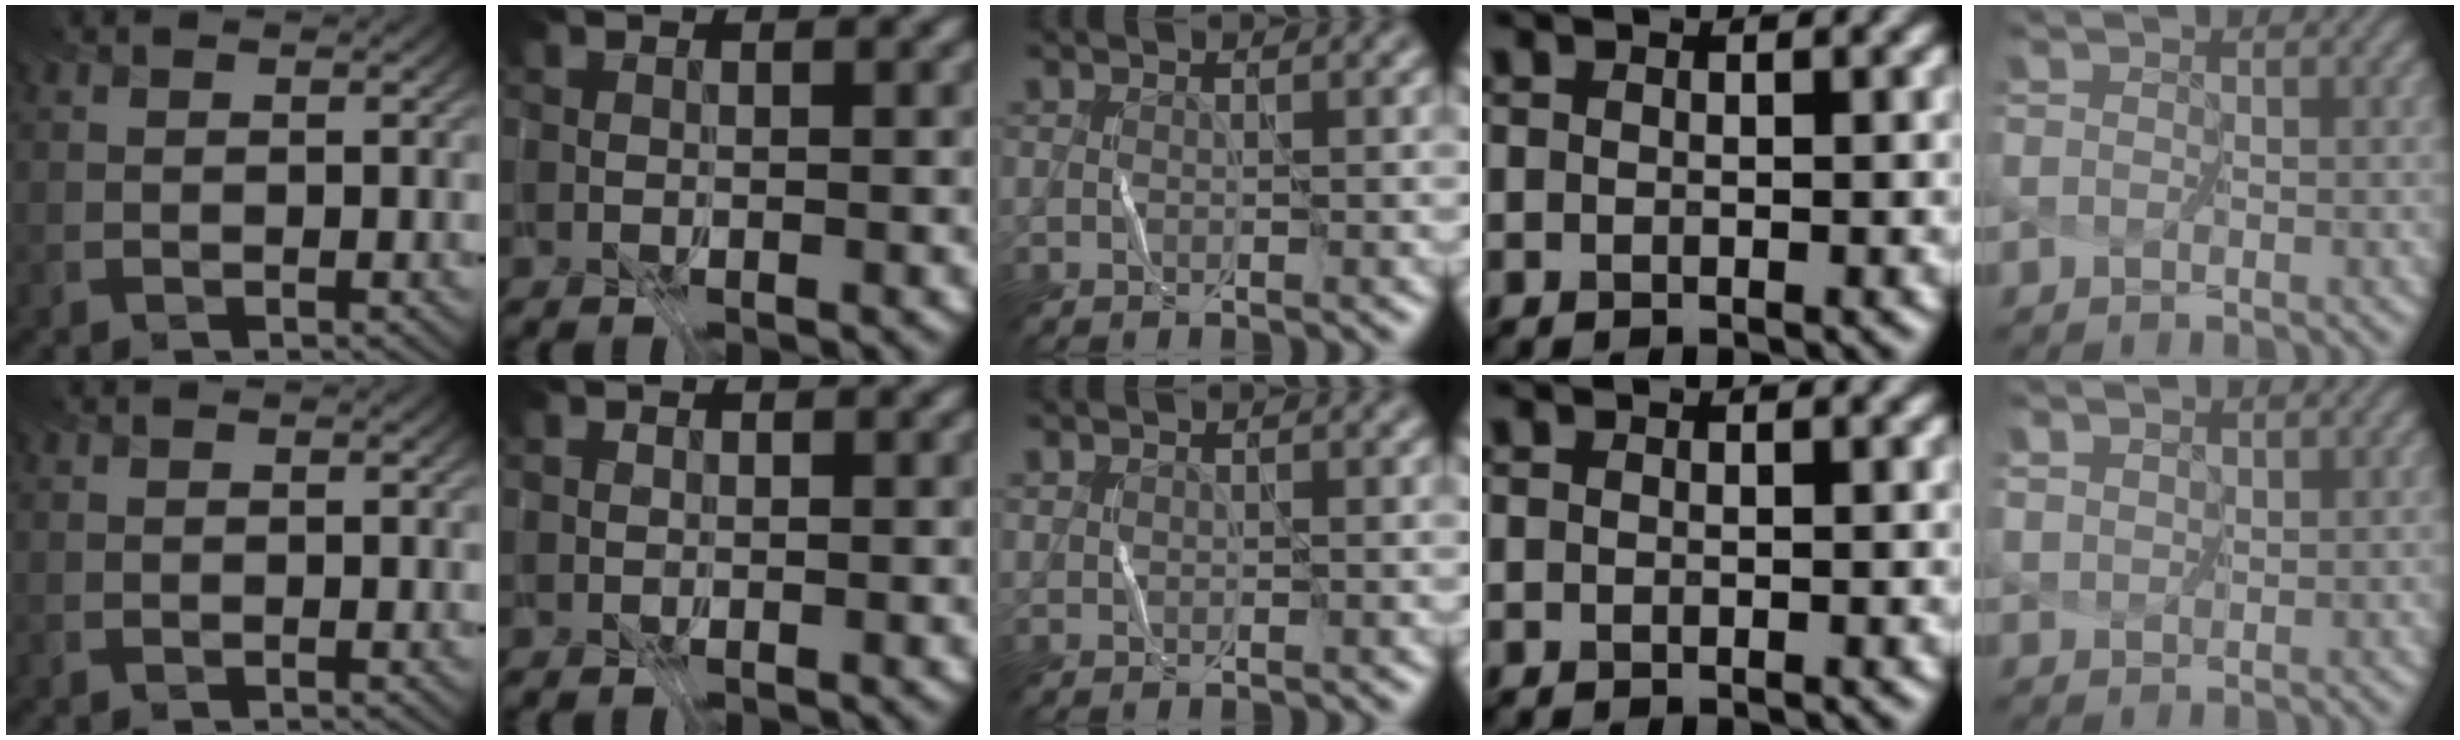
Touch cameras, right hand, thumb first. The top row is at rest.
{"index": {"total": 1.9, "force": [1.0, 1.3, 0.9], "torque": [-0.012, 0.006, 0.012]}, "middle": {"total": 0.7, "force": [0.5, 0.4, 0.3], "torque": [-0.009, -0.002, 0.013]}, "little": {"total": 1.0, "force": [0.9, 0.5, -0.1], "torque": [0.020, -0.002, 0.017]}}